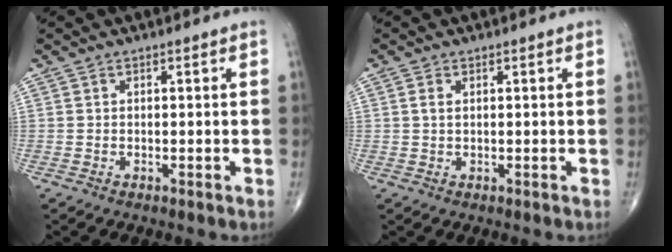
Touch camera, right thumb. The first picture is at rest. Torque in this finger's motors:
{"motor_torque": [-0.13, 0.16, 0.30, 0.14, 0.00]}